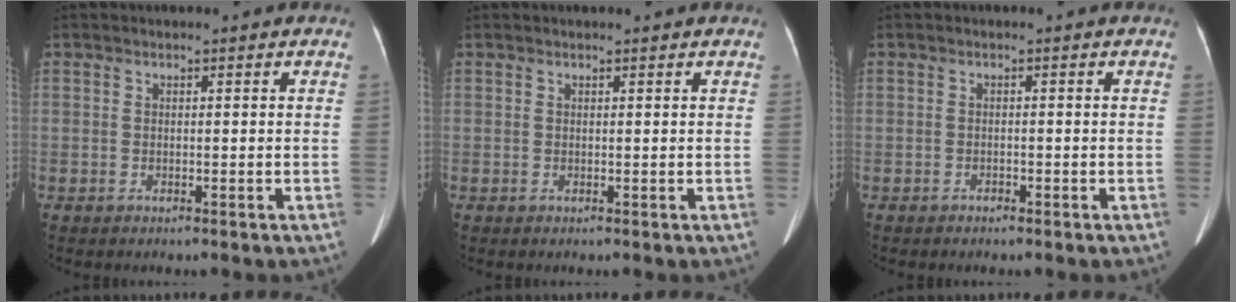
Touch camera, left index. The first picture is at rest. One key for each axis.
{"total": 1.0, "fx": 0.9, "fy": 0.0, "fz": 0.4, "tx": -0.008, "ty": 0.009, "tz": 0.011}
{"total": 0.8, "fx": -0.7, "fy": 0.2, "fz": 0.1, "tx": -0.007, "ty": -0.003, "tz": -0.014}